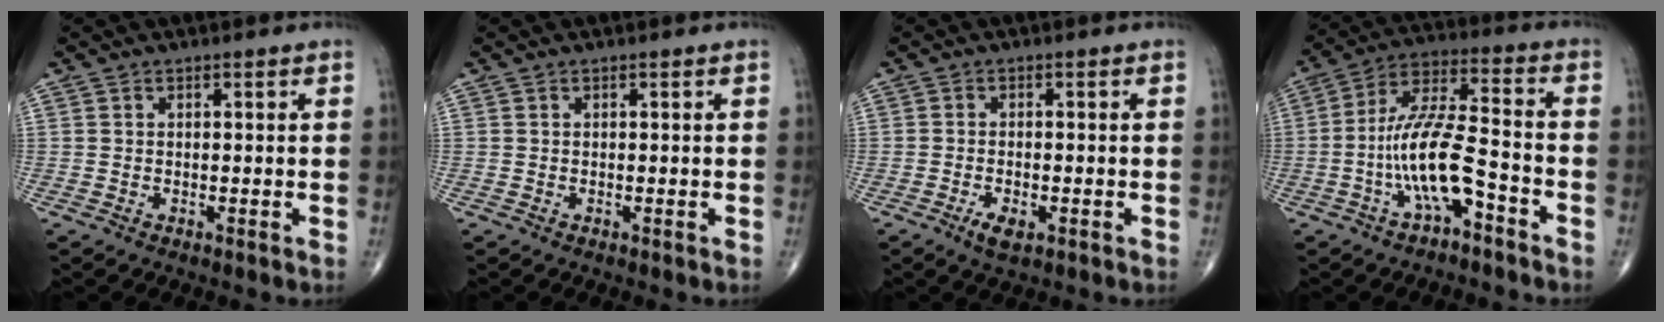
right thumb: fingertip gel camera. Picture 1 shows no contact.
{"total": 0.0}
{"total": 3.3, "force": [-1.6, 1.4, 2.6], "torque": [-0.048, 0.000, -0.026]}
{"total": 12.8, "force": [-5.0, 4.0, 11.1], "torque": [-0.223, 0.053, -0.092]}